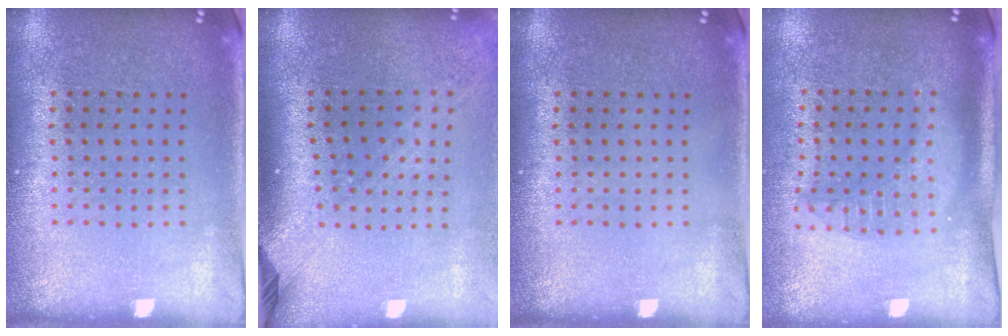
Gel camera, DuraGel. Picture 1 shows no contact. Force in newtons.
{"total": 2.3, "press": 1.7, "slide": 1.6}
{"total": 0.0}
{"total": 1.8, "press": 1.5, "slide": 1.0}